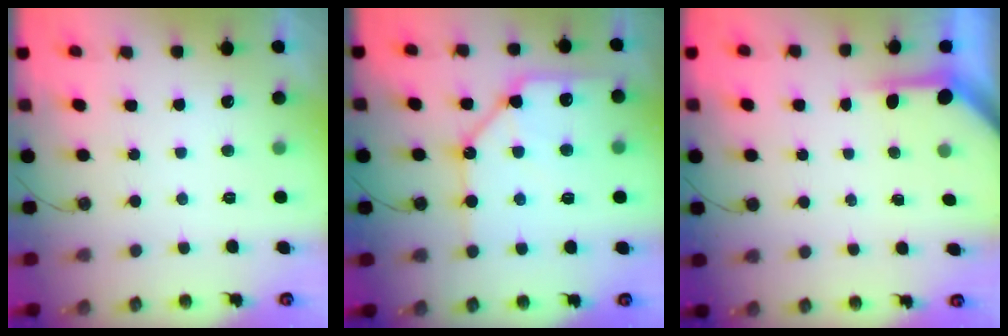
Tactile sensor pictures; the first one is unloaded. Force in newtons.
{"total": 13.9, "press": 13.8, "slide": 1.5}
{"total": 3.9, "press": 3.9, "slide": 0.3}